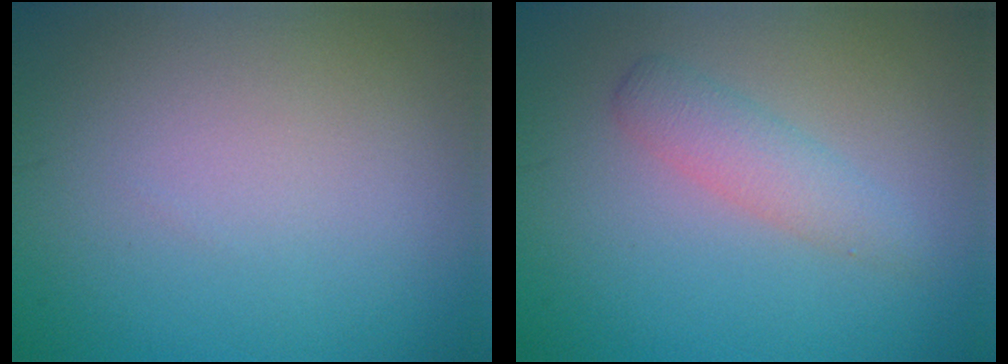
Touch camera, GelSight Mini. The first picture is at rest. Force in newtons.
{"total": 2.4, "press": 2.4, "slide": 0.1}